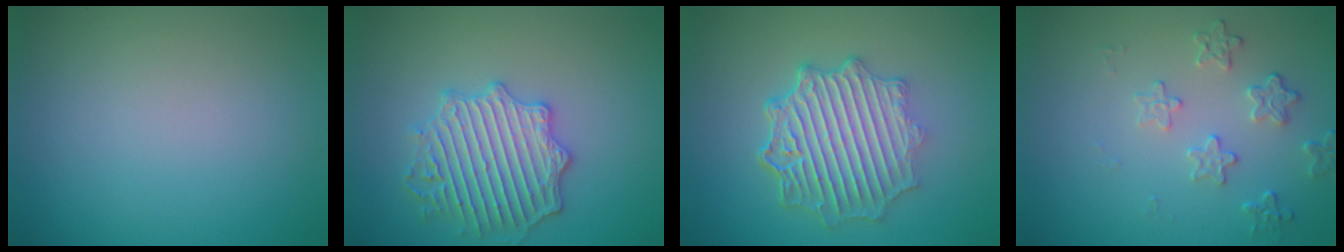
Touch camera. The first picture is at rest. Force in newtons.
{"total": 4.2, "press": 4.1, "slide": 1.0}
{"total": 6.6, "press": 5.1, "slide": 4.2}
{"total": 2.2, "press": 1.6, "slide": 1.6}